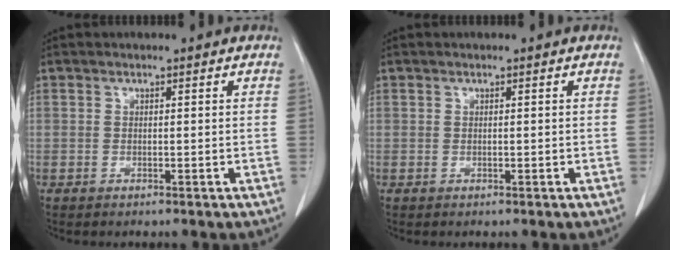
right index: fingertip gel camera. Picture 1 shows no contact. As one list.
[{"total": 0.6, "force": [-0.1, 0.3, 0.5], "torque": [-0.015, 0.003, 0.001]}]